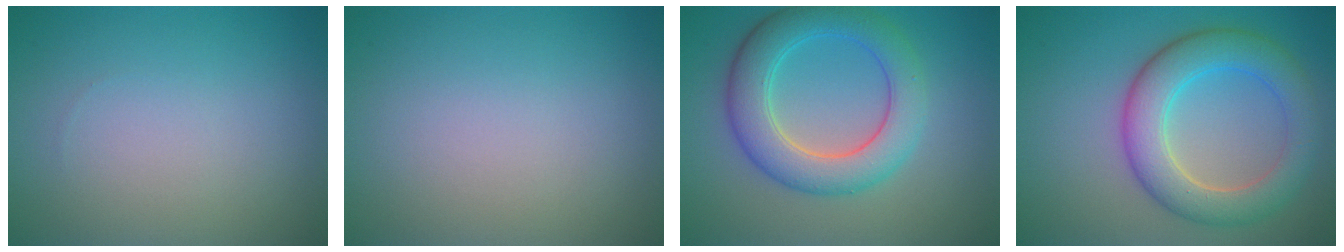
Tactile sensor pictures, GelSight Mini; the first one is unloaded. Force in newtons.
{"total": 0.0}
{"total": 6.3, "press": 6.3, "slide": 0.2}
{"total": 6.5, "press": 6.5, "slide": 0.2}